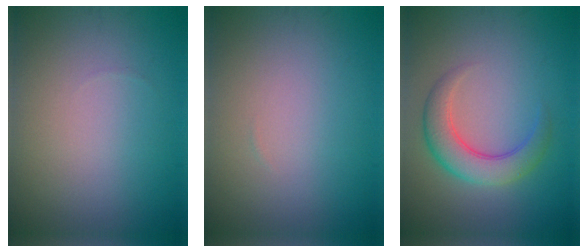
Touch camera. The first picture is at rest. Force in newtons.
{"total": 0.0}
{"total": 4.7, "press": 4.7, "slide": 0.3}